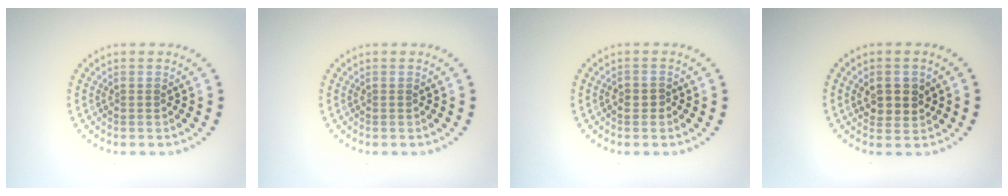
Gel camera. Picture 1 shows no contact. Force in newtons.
{"total": 0.0}
{"total": 0.9, "press": 0.8, "slide": 0.3}
{"total": 2.6, "press": 2.6, "slide": 0.6}